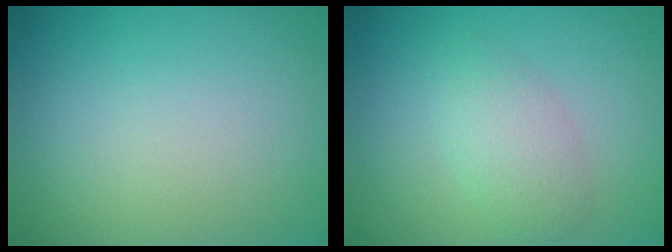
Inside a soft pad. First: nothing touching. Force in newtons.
{"total": 2.6, "press": 2.6, "slide": 0.2}